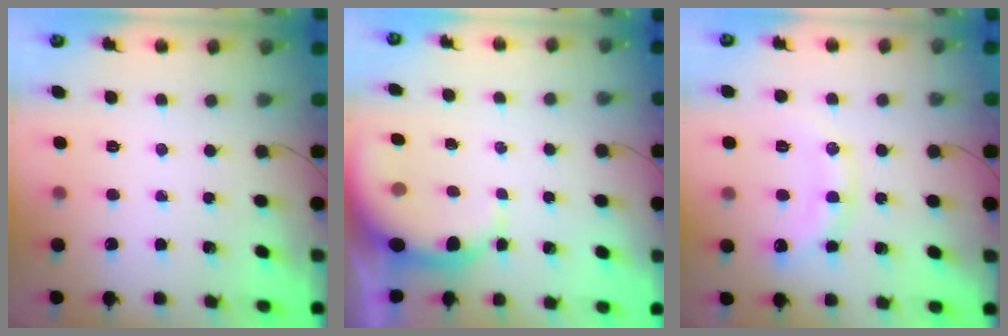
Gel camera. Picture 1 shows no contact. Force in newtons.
{"total": 6.2, "press": 6.1, "slide": 1.1}
{"total": 11.9, "press": 11.9, "slide": 0.1}